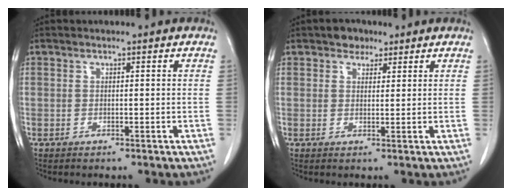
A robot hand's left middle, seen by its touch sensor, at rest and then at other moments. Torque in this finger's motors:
{"motor_torque": [0.15, -0.14, -0.11, 0.01]}